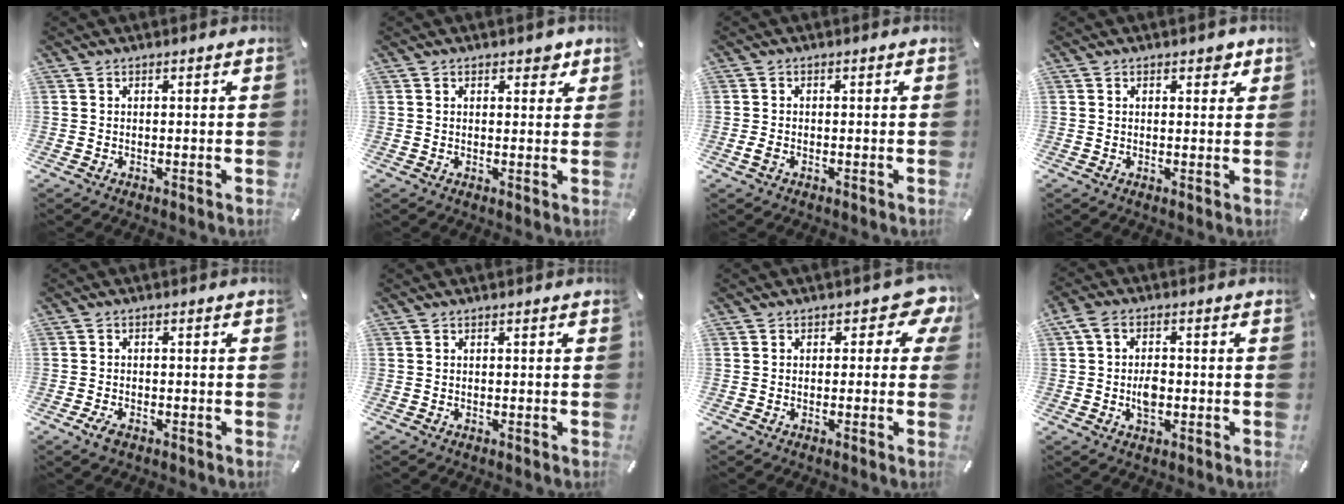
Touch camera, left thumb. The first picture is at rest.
{"total": 2.5, "force": [1.4, 1.6, 1.3], "torque": [-0.005, -0.003, 0.018]}
{"total": 1.5, "force": [-0.6, 0.9, 1.0], "torque": [-0.025, -0.002, -0.012]}
{"total": 2.1, "force": [1.0, 1.3, 1.2], "torque": [-0.010, 0.000, 0.014]}
{"total": 2.4, "force": [-1.5, 1.2, 1.4], "torque": [-0.038, 0.000, -0.031]}
{"total": 0.0}
{"total": 6.0, "force": [1.8, 3.6, 4.5], "torque": [-0.049, -0.006, 0.026]}
{"total": 5.4, "force": [-0.5, 3.5, 4.0], "torque": [-0.071, 0.004, -0.012]}